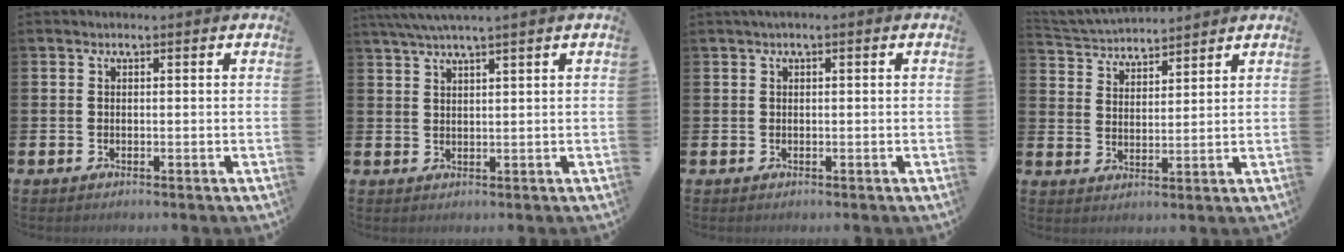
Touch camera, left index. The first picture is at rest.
{"total": 3.3, "force": [2.8, -0.6, 1.6], "torque": [-0.043, -0.003, 0.053]}
{"total": 0.8, "force": [0.2, 0.2, 0.8], "torque": [-0.013, 0.003, 0.001]}
{"total": 4.3, "force": [4.2, 1.0, -0.1], "torque": [-0.015, -0.027, 0.074]}